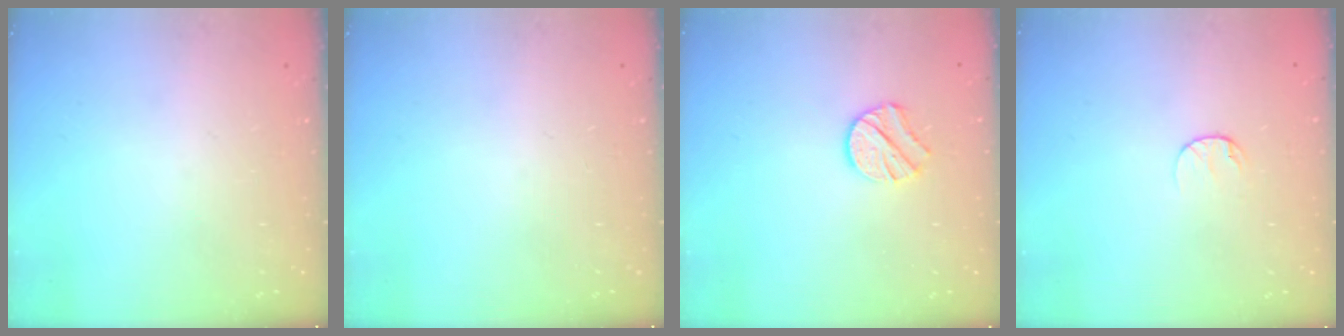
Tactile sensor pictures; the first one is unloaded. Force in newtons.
{"total": 0.0}
{"total": 8.5, "press": 8.4, "slide": 0.6}
{"total": 6.3, "press": 6.3, "slide": 0.6}